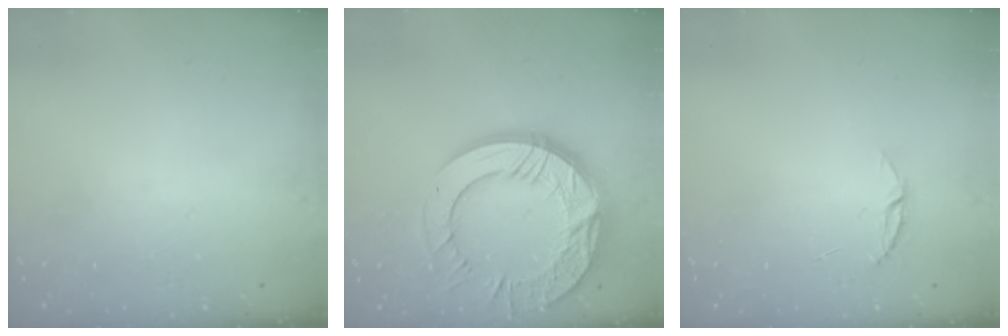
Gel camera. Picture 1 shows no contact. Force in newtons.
{"total": 22.7, "press": 22.7, "slide": 1.8}
{"total": 3.9, "press": 3.8, "slide": 0.4}